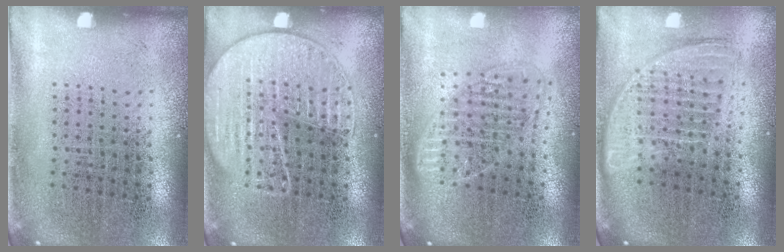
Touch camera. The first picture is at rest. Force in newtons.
{"total": 2.9, "press": 2.9, "slide": 0.3}
{"total": 1.7, "press": 1.5, "slide": 0.8}
{"total": 1.7, "press": 1.4, "slide": 0.9}